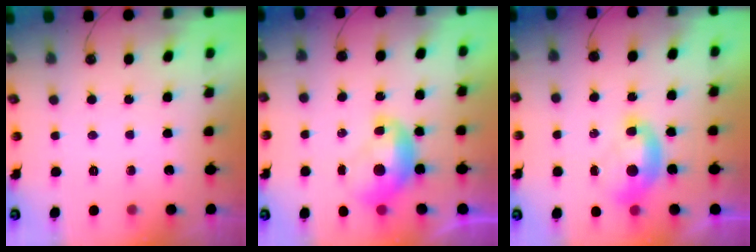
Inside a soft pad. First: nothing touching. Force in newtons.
{"total": 1.6, "press": 1.6, "slide": 0.3}
{"total": 1.7, "press": 1.6, "slide": 0.6}